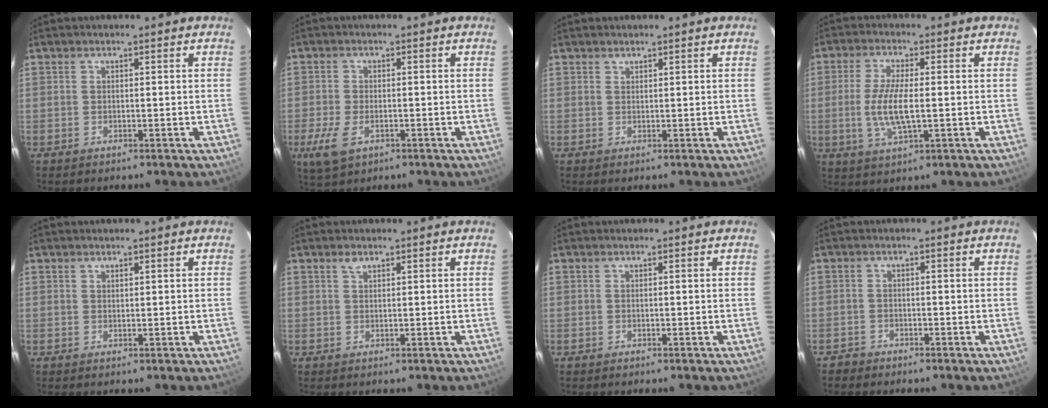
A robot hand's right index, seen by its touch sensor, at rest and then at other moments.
{"total": 6.2, "force": [-2.7, 3.4, 4.4], "torque": [-0.107, -0.012, -0.047]}
{"total": 0.6, "force": [0.5, 0.2, -0.1], "torque": [0.002, 0.000, 0.011]}
{"total": 8.1, "force": [-0.7, 2.2, 7.8], "torque": [-0.158, -0.007, -0.013]}
{"total": 0.6, "force": [0.6, 0.1, 0.2], "torque": [-0.003, 0.001, 0.012]}
{"total": 1.1, "force": [0.8, 0.6, 0.5], "torque": [-0.009, 0.002, 0.015]}
{"total": 0.0}
{"total": 1.7, "force": [-1.4, 1.0, -0.1], "torque": [-0.005, 0.004, -0.027]}